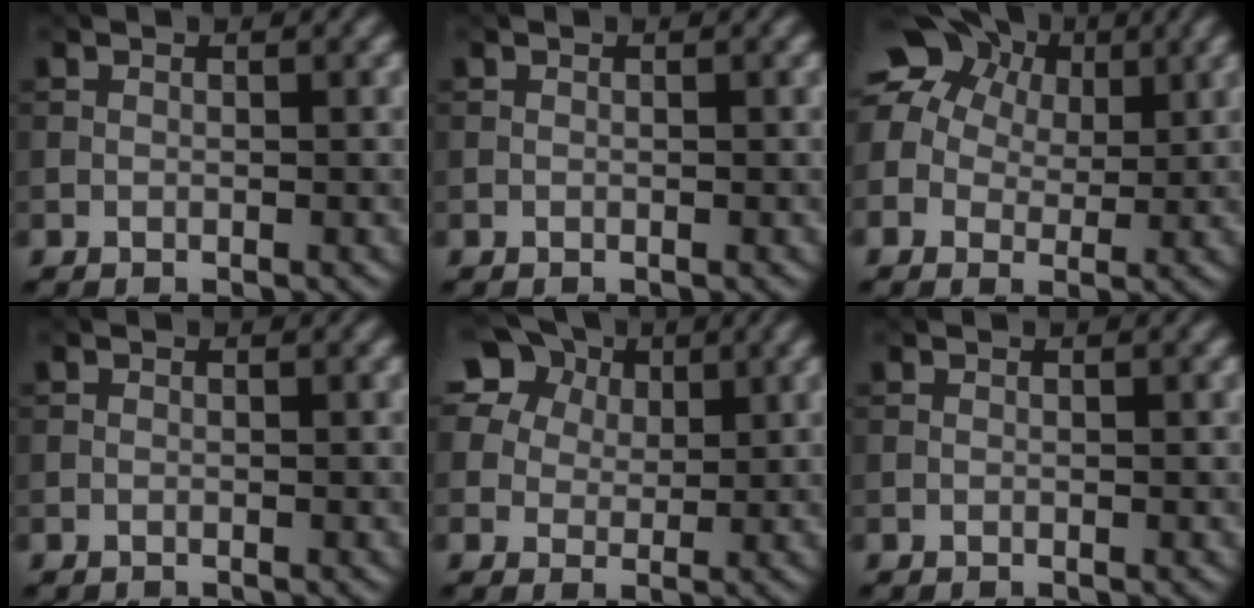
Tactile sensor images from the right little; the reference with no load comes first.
{"total": 0.0}
{"total": 10.9, "force": [4.5, 8.1, 5.7], "torque": [-0.108, 0.034, 0.059]}
{"total": 0.6, "force": [-0.5, 0.1, -0.2], "torque": [0.005, -0.004, -0.009]}
{"total": 14.7, "force": [8.3, 10.3, 6.5], "torque": [-0.180, 0.050, 0.138]}
{"total": 0.0}